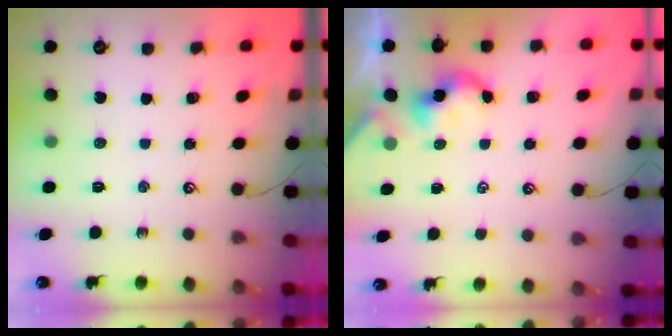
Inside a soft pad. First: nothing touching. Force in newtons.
{"total": 0.6, "press": 0.5, "slide": 0.2}